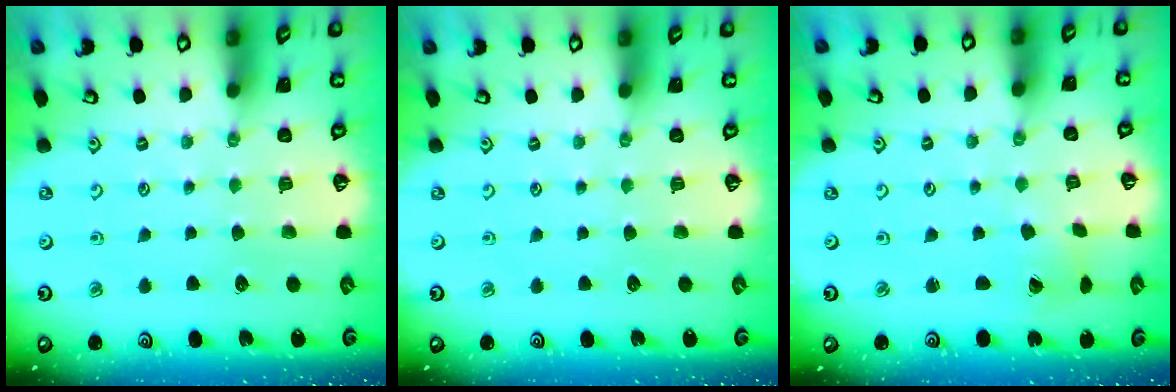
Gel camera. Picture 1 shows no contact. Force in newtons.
{"total": 0.0}
{"total": 1.2, "press": 1.2, "slide": 0.2}